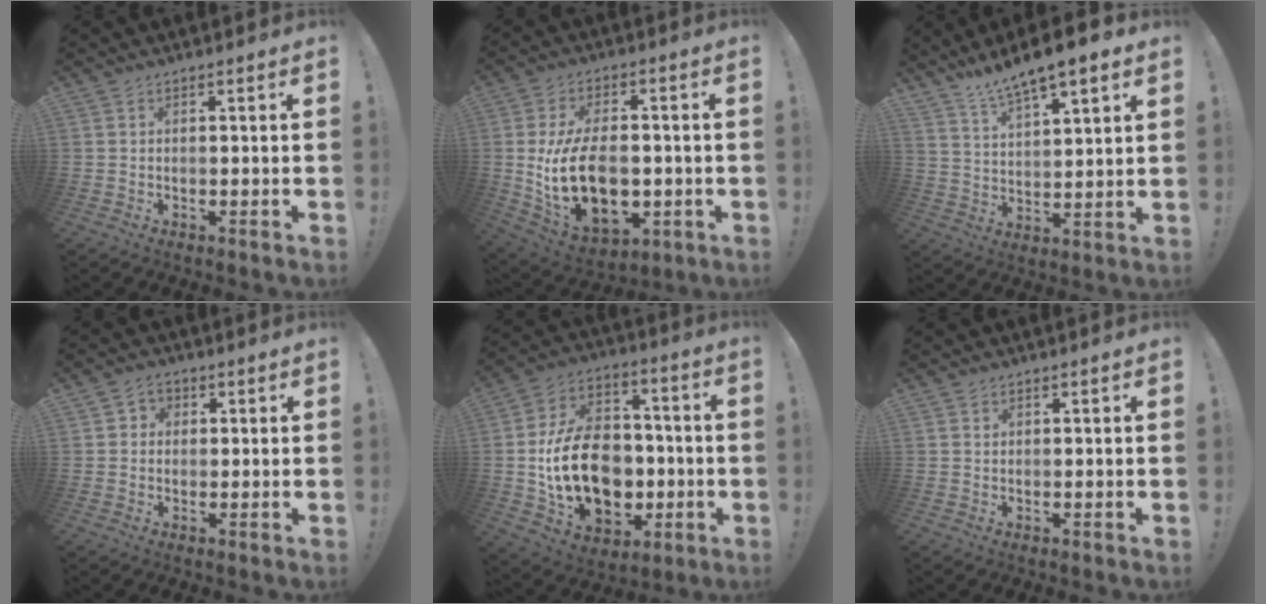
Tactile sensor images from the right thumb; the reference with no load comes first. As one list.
[{"total": 21.3, "force": [-3.2, 13.4, 16.3], "torque": [-0.288, 0.001, -0.041]}, {"total": 9.9, "force": [8.6, 1.8, 4.6], "torque": [-0.085, -0.062, 0.151]}, {"total": 3.2, "force": [0.3, 3.0, 1.1], "torque": [-0.013, 0.003, 0.005]}, {"total": 23.0, "force": [-3.3, 16.5, 15.6], "torque": [-0.290, 0.020, -0.040]}, {"total": 0.6, "force": [0.4, 0.4, 0.1], "torque": [-0.002, -0.001, 0.008]}]